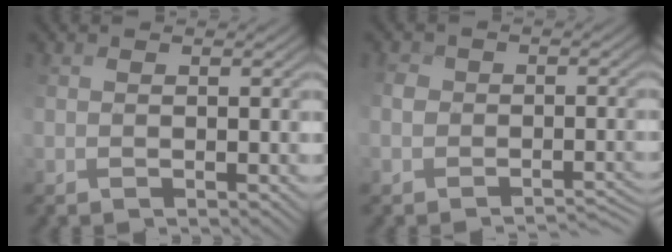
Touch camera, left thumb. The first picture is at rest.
{"total": 4.7, "force": [-3.4, 3.1, 1.2], "torque": [-0.007, 0.000, -0.033]}